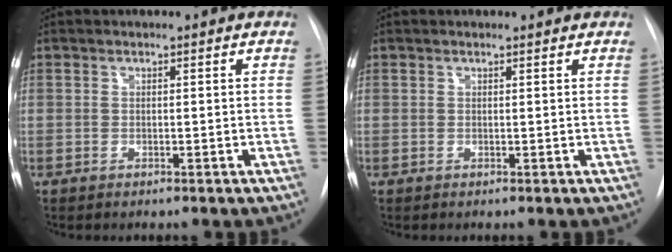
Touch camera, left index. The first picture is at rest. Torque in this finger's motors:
{"motor_torque": [0.24, -0.08, -0.09, -0.01]}